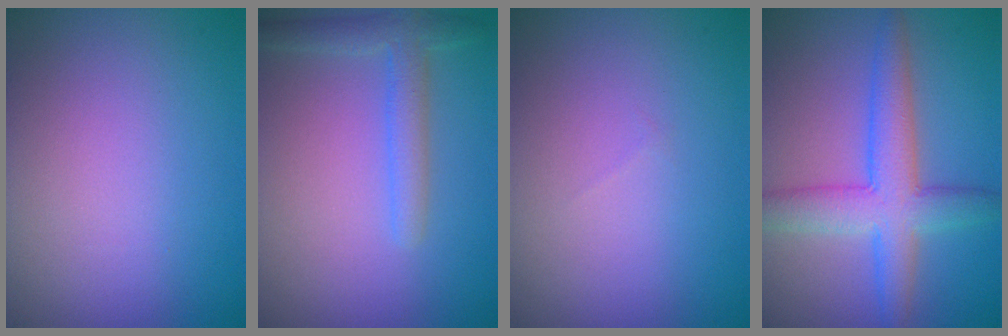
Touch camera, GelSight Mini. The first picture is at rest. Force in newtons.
{"total": 2.6, "press": 2.6, "slide": 0.2}
{"total": 0.0}
{"total": 5.5, "press": 5.5, "slide": 0.1}